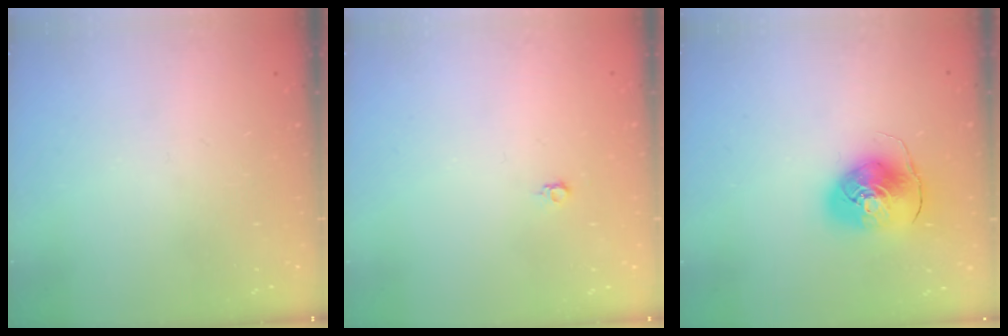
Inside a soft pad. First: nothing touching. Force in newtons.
{"total": 3.6, "press": 3.5, "slide": 0.8}
{"total": 9.7, "press": 9.6, "slide": 1.3}